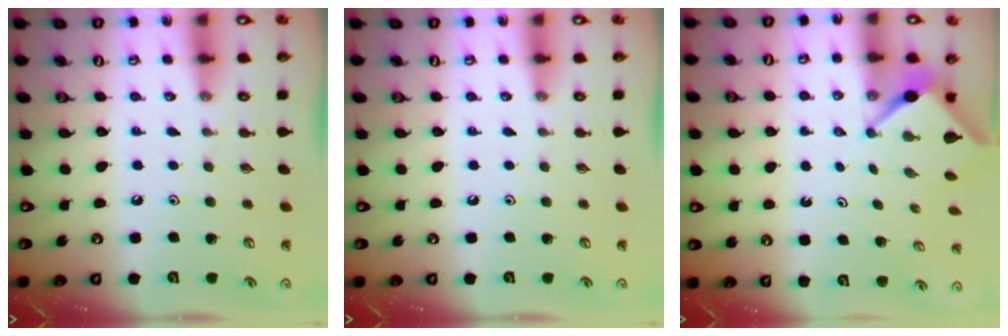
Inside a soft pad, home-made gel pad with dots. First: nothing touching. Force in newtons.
{"total": 0.0}
{"total": 3.1, "press": 3.1, "slide": 0.2}